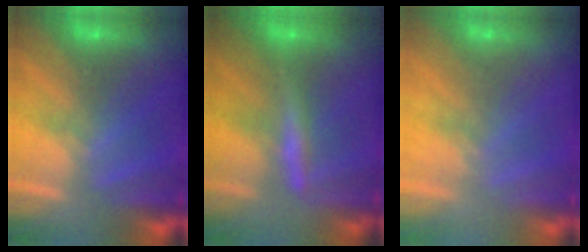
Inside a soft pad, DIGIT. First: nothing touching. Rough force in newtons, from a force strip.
{"total": 2.4}
{"total": 2.2}